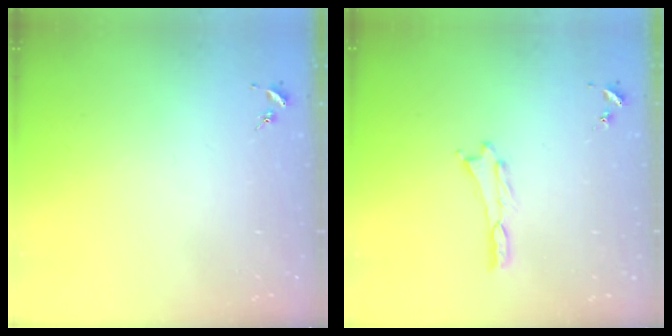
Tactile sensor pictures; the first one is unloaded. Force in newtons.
{"total": 0.0}